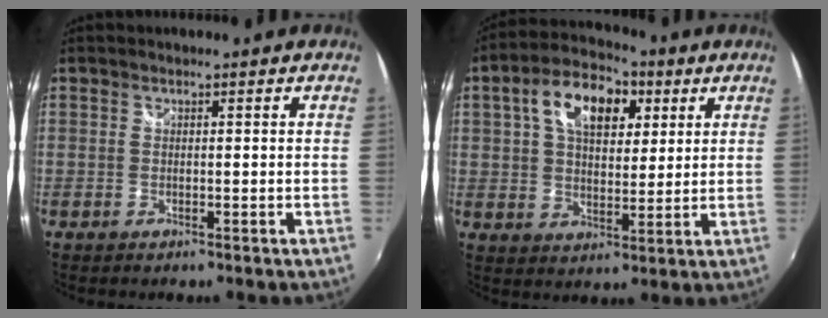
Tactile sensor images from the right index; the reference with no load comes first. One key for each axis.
{"total": 13.3, "fx": 5.0, "fy": 7.6, "fz": 9.7, "tx": -0.172, "ty": 0.032, "tz": 0.079}